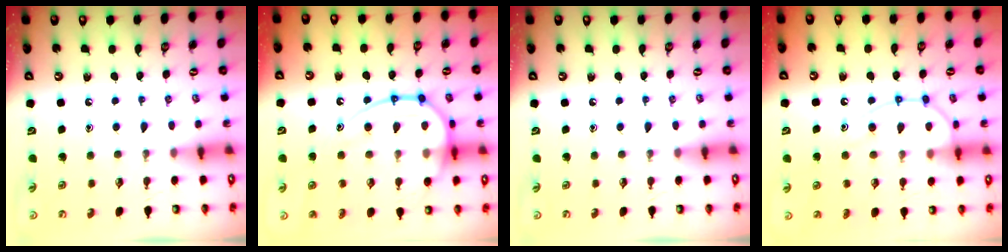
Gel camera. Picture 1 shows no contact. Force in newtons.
{"total": 17.9, "press": 17.8, "slide": 2.1}
{"total": 0.0}
{"total": 14.0, "press": 14.0, "slide": 1.3}